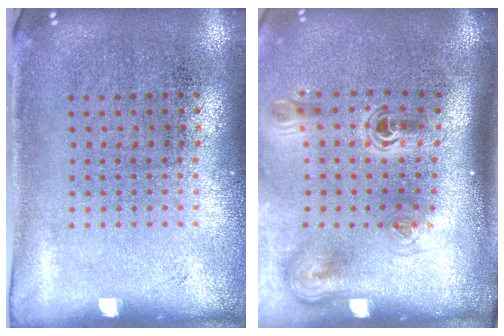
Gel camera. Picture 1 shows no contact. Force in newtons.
{"total": 2.3, "press": 1.5, "slide": 1.8}